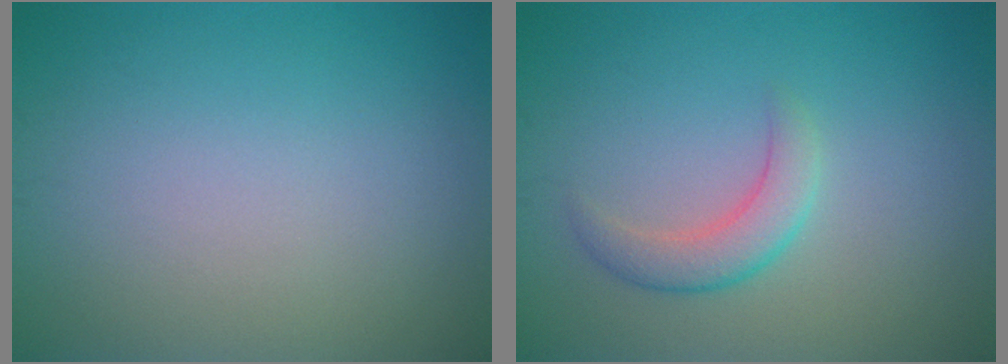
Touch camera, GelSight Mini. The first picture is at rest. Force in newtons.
{"total": 2.7, "press": 2.7, "slide": 0.1}